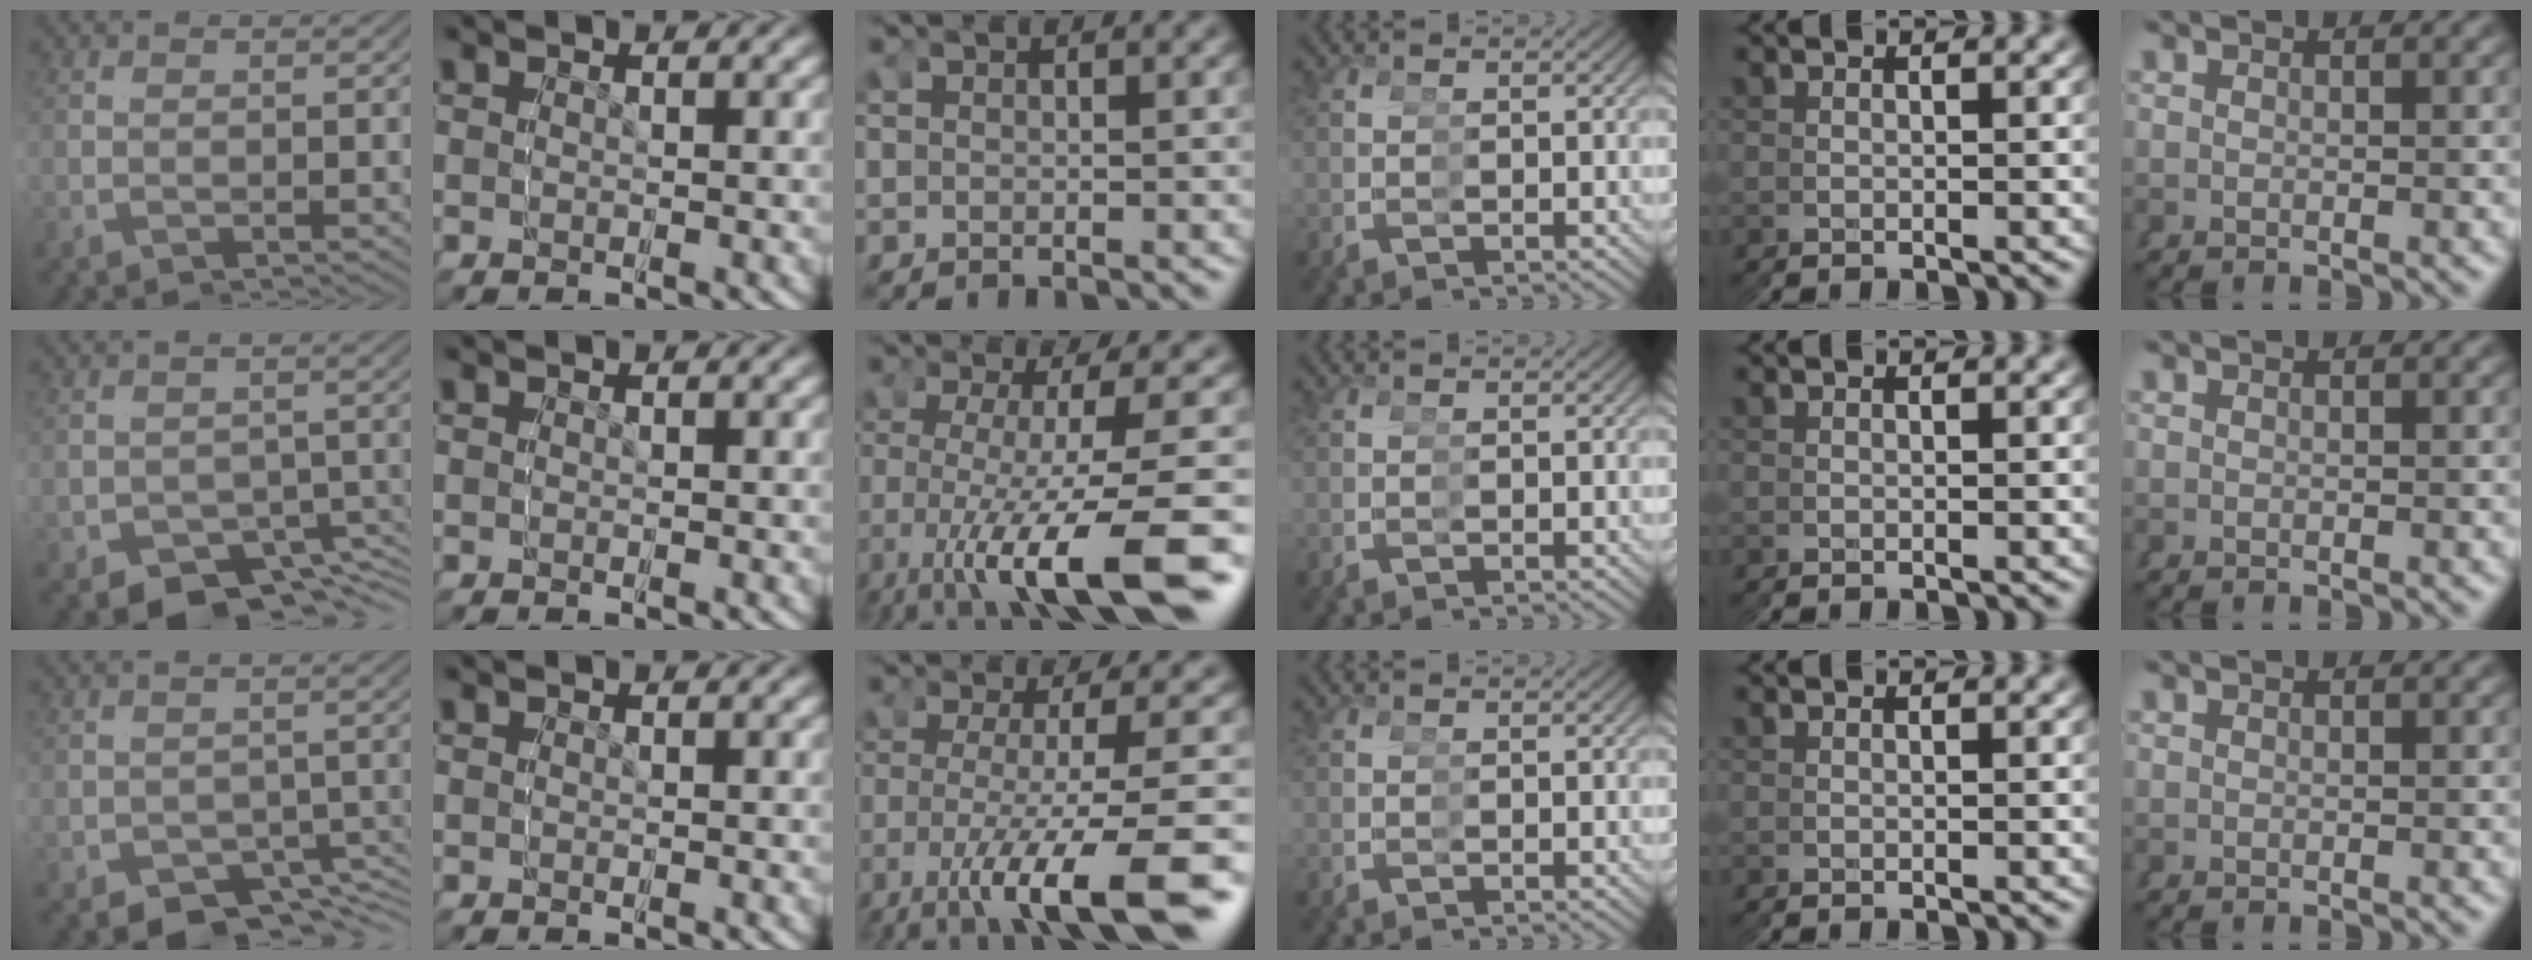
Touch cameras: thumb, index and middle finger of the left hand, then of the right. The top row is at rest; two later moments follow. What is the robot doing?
{"motion": "grasp_and_lifting", "object": "glue stick"}